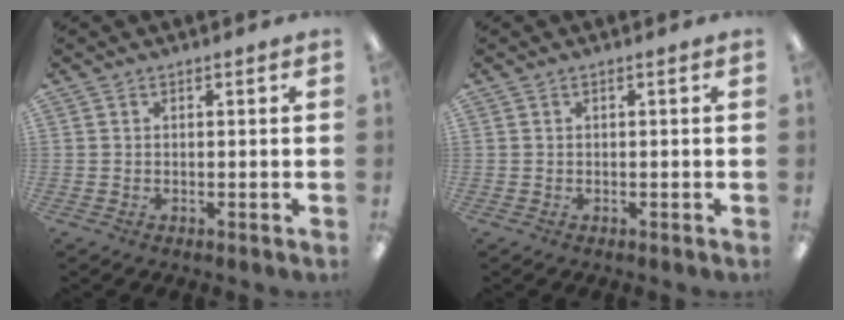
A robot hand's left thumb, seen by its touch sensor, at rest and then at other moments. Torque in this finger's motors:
{"motor_torque": [-0.05, 0.05, 0.00, 0.00, 0.00]}